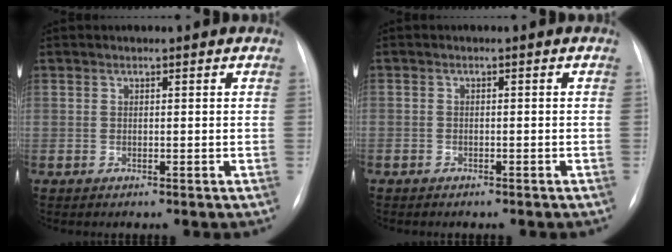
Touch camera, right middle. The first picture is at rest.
{"total": 1.5, "force": [-1.0, 1.0, 0.2], "torque": [-0.010, 0.003, -0.012]}